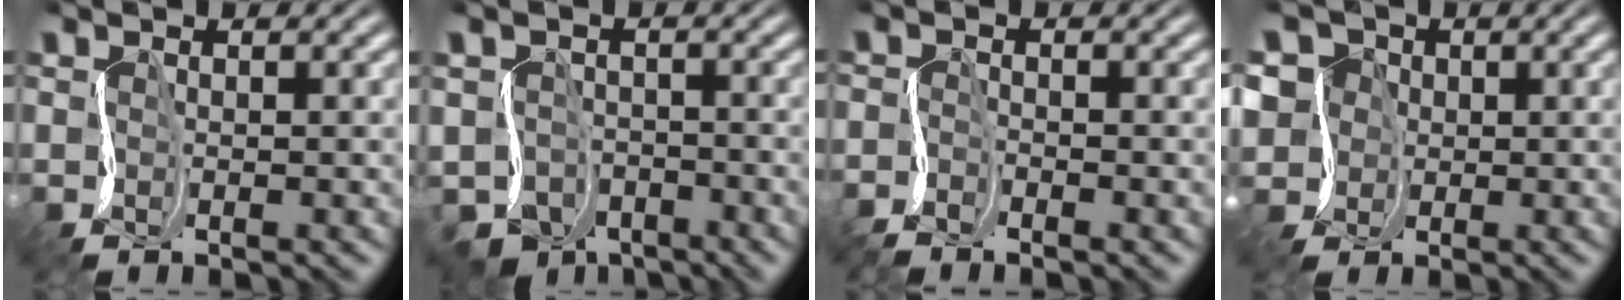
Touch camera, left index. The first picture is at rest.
{"total": 4.2, "force": [-3.1, 2.4, 1.4], "torque": [-0.023, -0.008, -0.066]}
{"total": 2.2, "force": [-2.2, 0.1, 0.2], "torque": [-0.012, -0.002, -0.053]}
{"total": 4.0, "force": [0.7, 3.9, 0.6], "torque": [-0.019, 0.022, -0.010]}